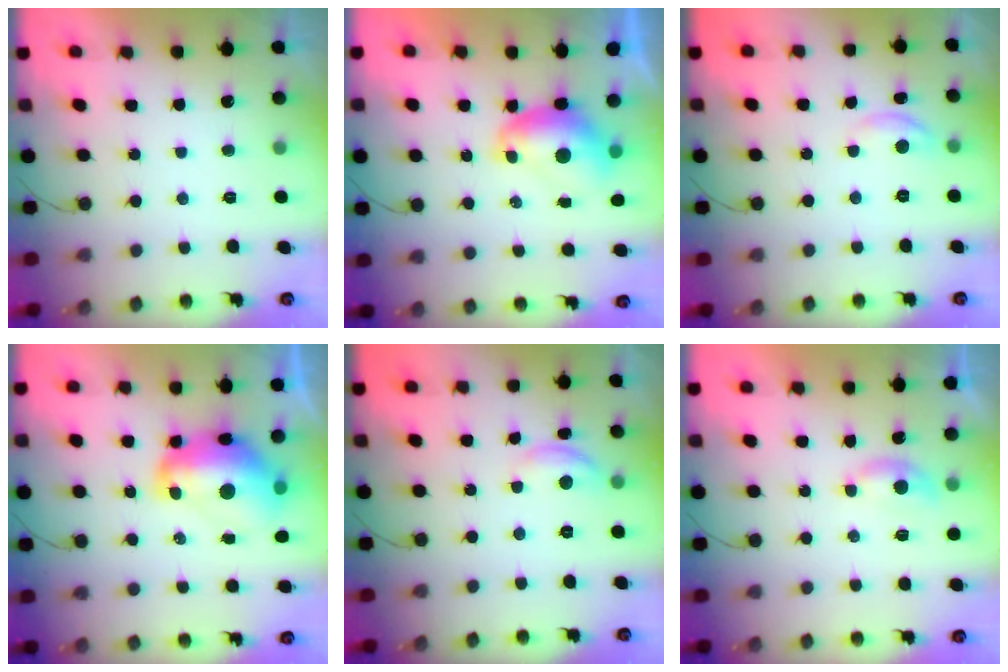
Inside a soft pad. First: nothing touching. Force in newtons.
{"total": 8.3, "press": 8.2, "slide": 0.9}
{"total": 5.2, "press": 5.2, "slide": 0.4}
{"total": 15.7, "press": 15.6, "slide": 1.6}
{"total": 7.8, "press": 7.8, "slide": 0.5}
{"total": 4.1, "press": 4.1, "slide": 0.7}